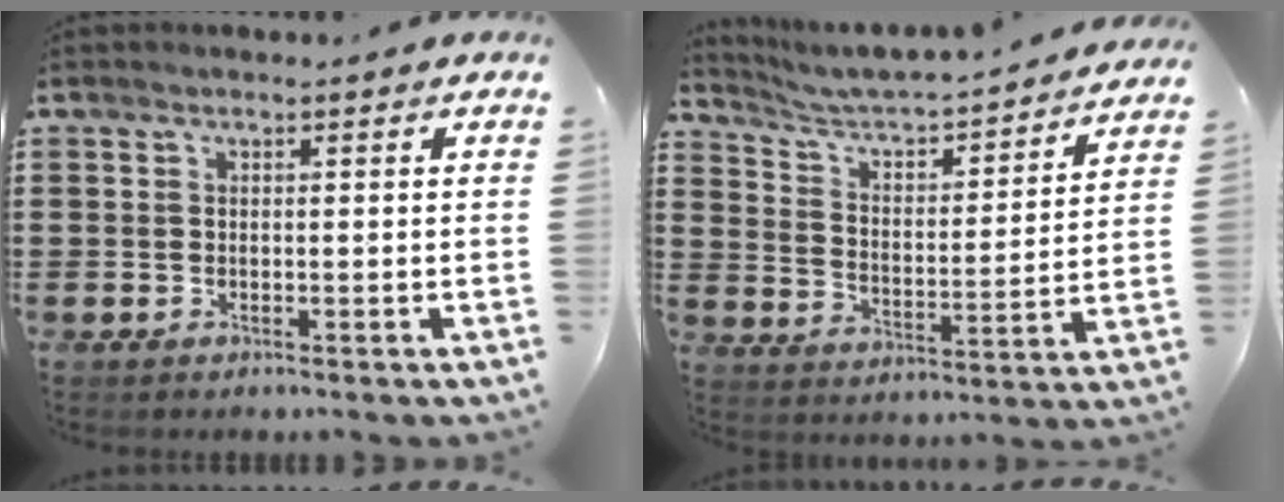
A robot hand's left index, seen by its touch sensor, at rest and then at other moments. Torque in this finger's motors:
{"motor_torque": [2.14, 0.00, -0.63, -0.21]}